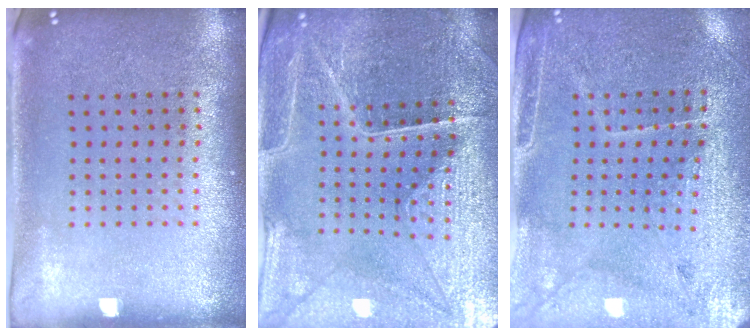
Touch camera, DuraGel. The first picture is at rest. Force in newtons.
{"total": 3.8, "press": 3.8, "slide": 0.5}
{"total": 3.2, "press": 3.0, "slide": 1.1}